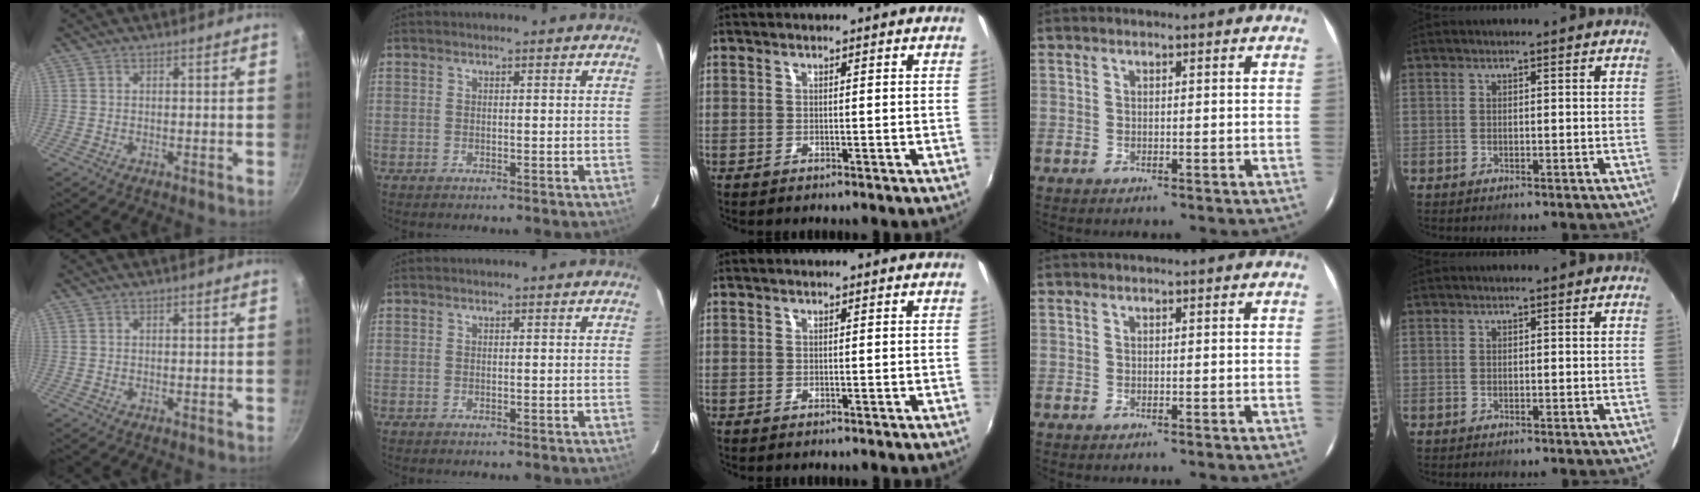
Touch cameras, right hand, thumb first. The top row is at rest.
{}